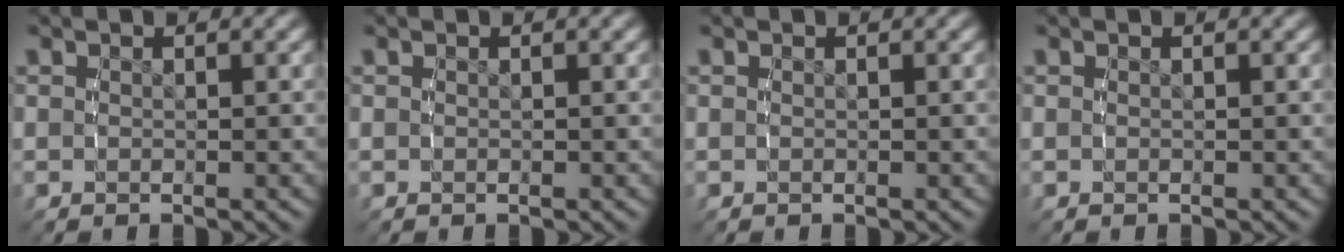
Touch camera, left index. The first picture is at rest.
{"total": 0.0}
{"total": 0.0}
{"total": 0.0}